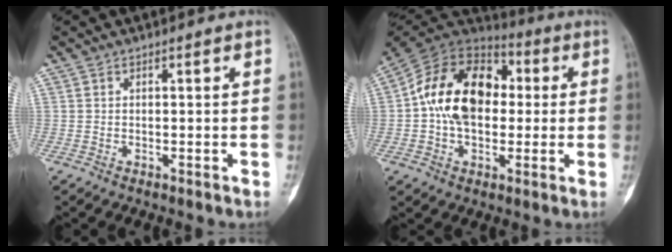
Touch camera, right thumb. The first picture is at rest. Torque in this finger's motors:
{"motor_torque": [0.32, 0.45, 1.38, 0.00, 0.18]}